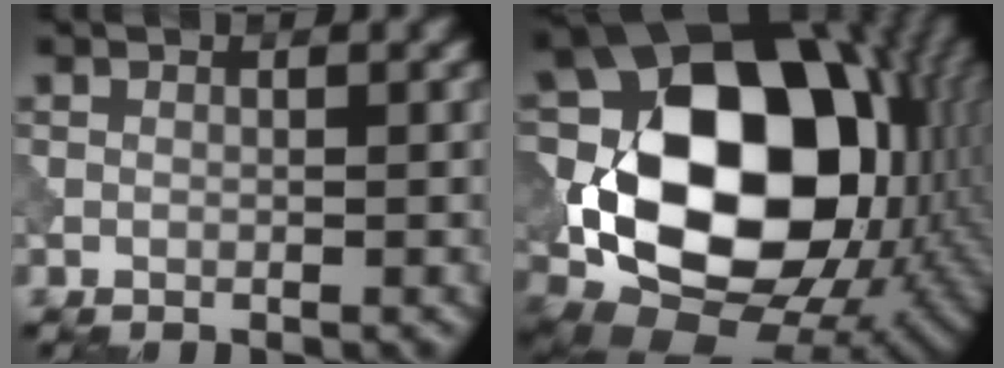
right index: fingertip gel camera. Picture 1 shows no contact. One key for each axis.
{"total": 18.7, "fx": 0.2, "fy": 13.6, "fz": 12.8, "tx": -0.222, "ty": -0.012, "tz": 0.007}